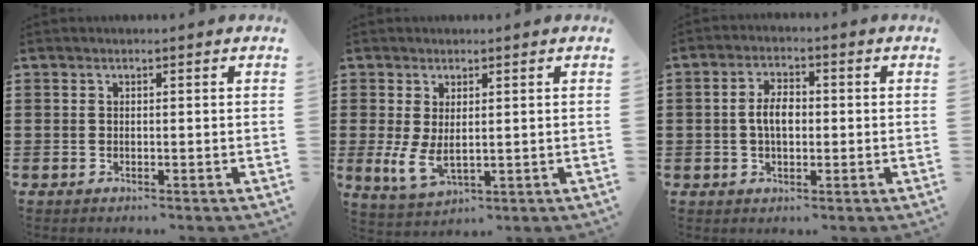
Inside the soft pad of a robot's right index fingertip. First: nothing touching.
{"total": 5.1, "force": [0.5, 2.5, 4.4], "torque": [-0.104, -0.004, 0.006]}
{"total": 4.3, "force": [-0.2, 2.4, 3.6], "torque": [-0.078, 0.006, -0.008]}